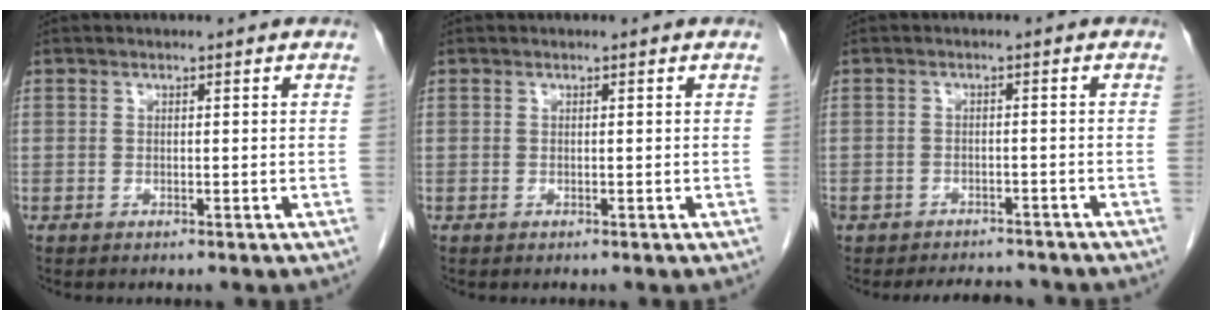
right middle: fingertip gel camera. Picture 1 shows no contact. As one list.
[{"total": 0.0}, {"total": 7.2, "force": [-6.3, 2.9, 1.8], "torque": [-0.028, 0.003, -0.082]}]